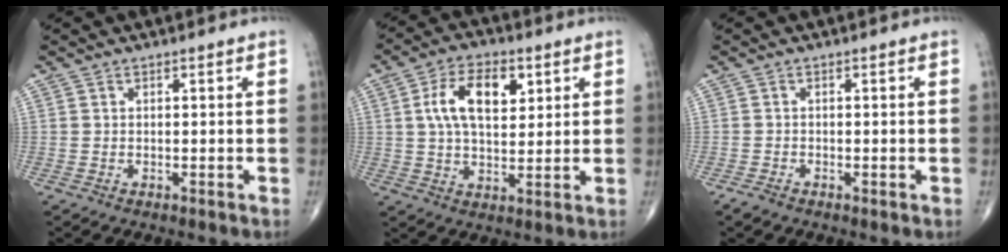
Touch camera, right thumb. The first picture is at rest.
{"total": 11.4, "force": [3.5, 6.2, 8.9], "torque": [-0.142, -0.003, 0.059]}
{"total": 1.4, "force": [-0.9, 0.6, 0.9], "torque": [-0.018, -0.002, -0.019]}